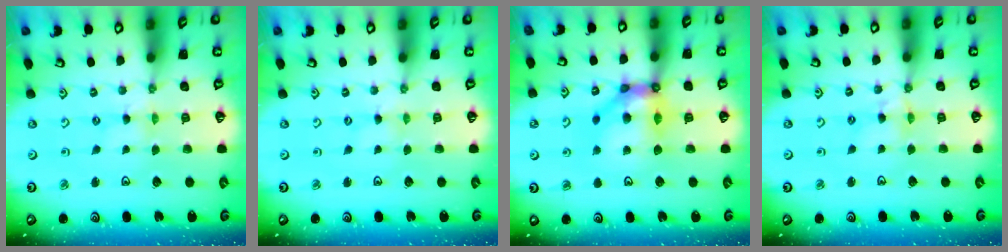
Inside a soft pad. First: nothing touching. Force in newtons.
{"total": 0.0}
{"total": 12.0, "press": 11.7, "slide": 2.4}
{"total": 4.5, "press": 4.4, "slide": 0.4}